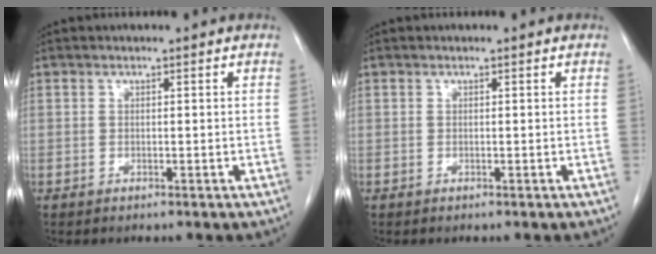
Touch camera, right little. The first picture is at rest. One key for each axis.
{"total": 0.0}